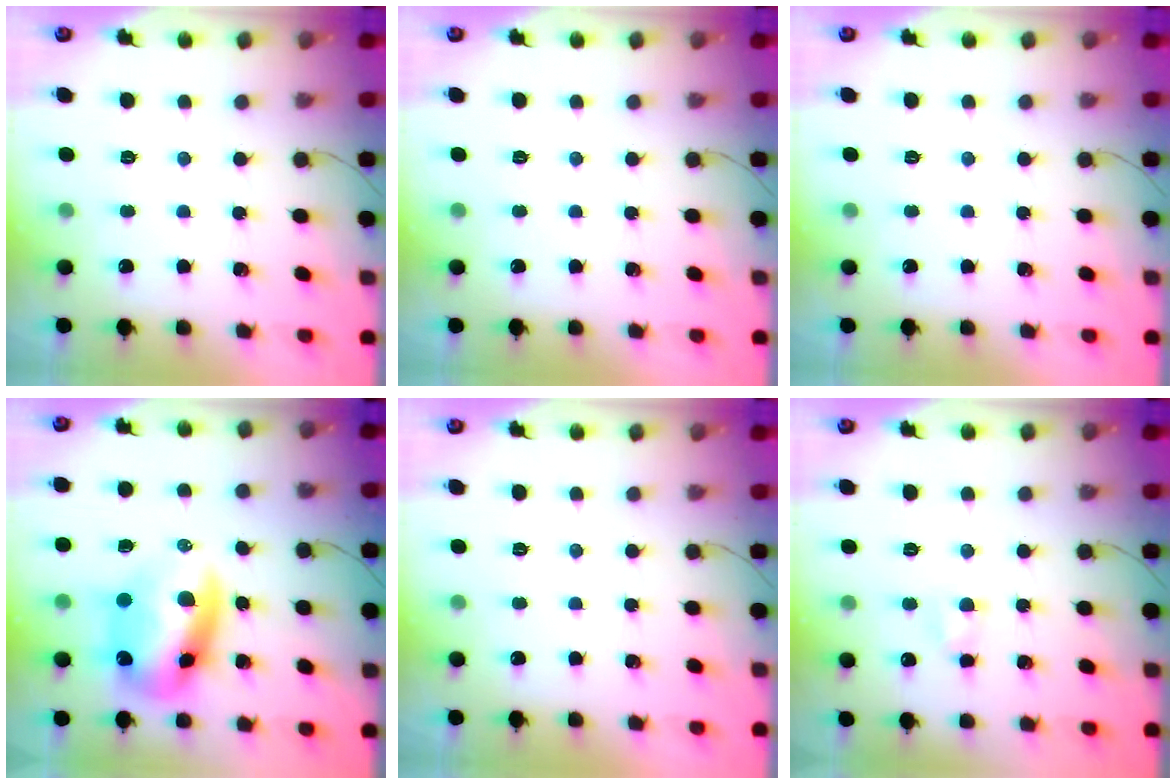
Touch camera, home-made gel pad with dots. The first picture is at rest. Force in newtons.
{"total": 0.0}
{"total": 0.0}
{"total": 12.7, "press": 12.2, "slide": 3.4}
{"total": 0.0}
{"total": 3.9, "press": 3.8, "slide": 0.9}